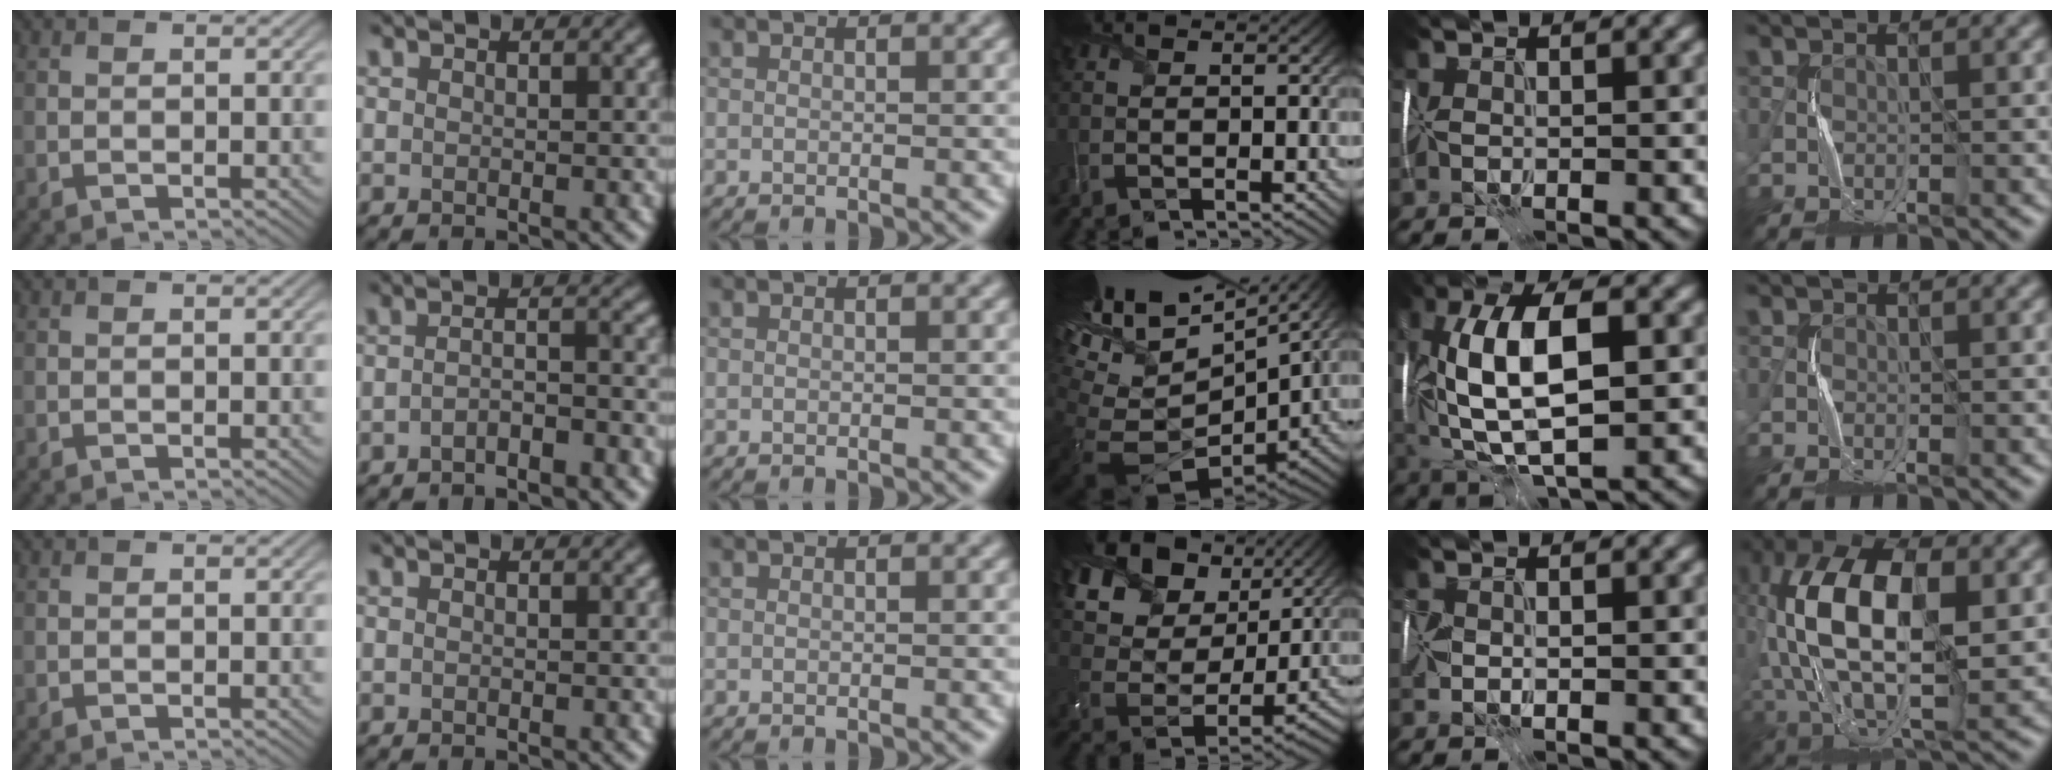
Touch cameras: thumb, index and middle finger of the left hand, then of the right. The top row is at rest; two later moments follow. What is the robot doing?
{"motion": "wrap", "object": "scarf"}